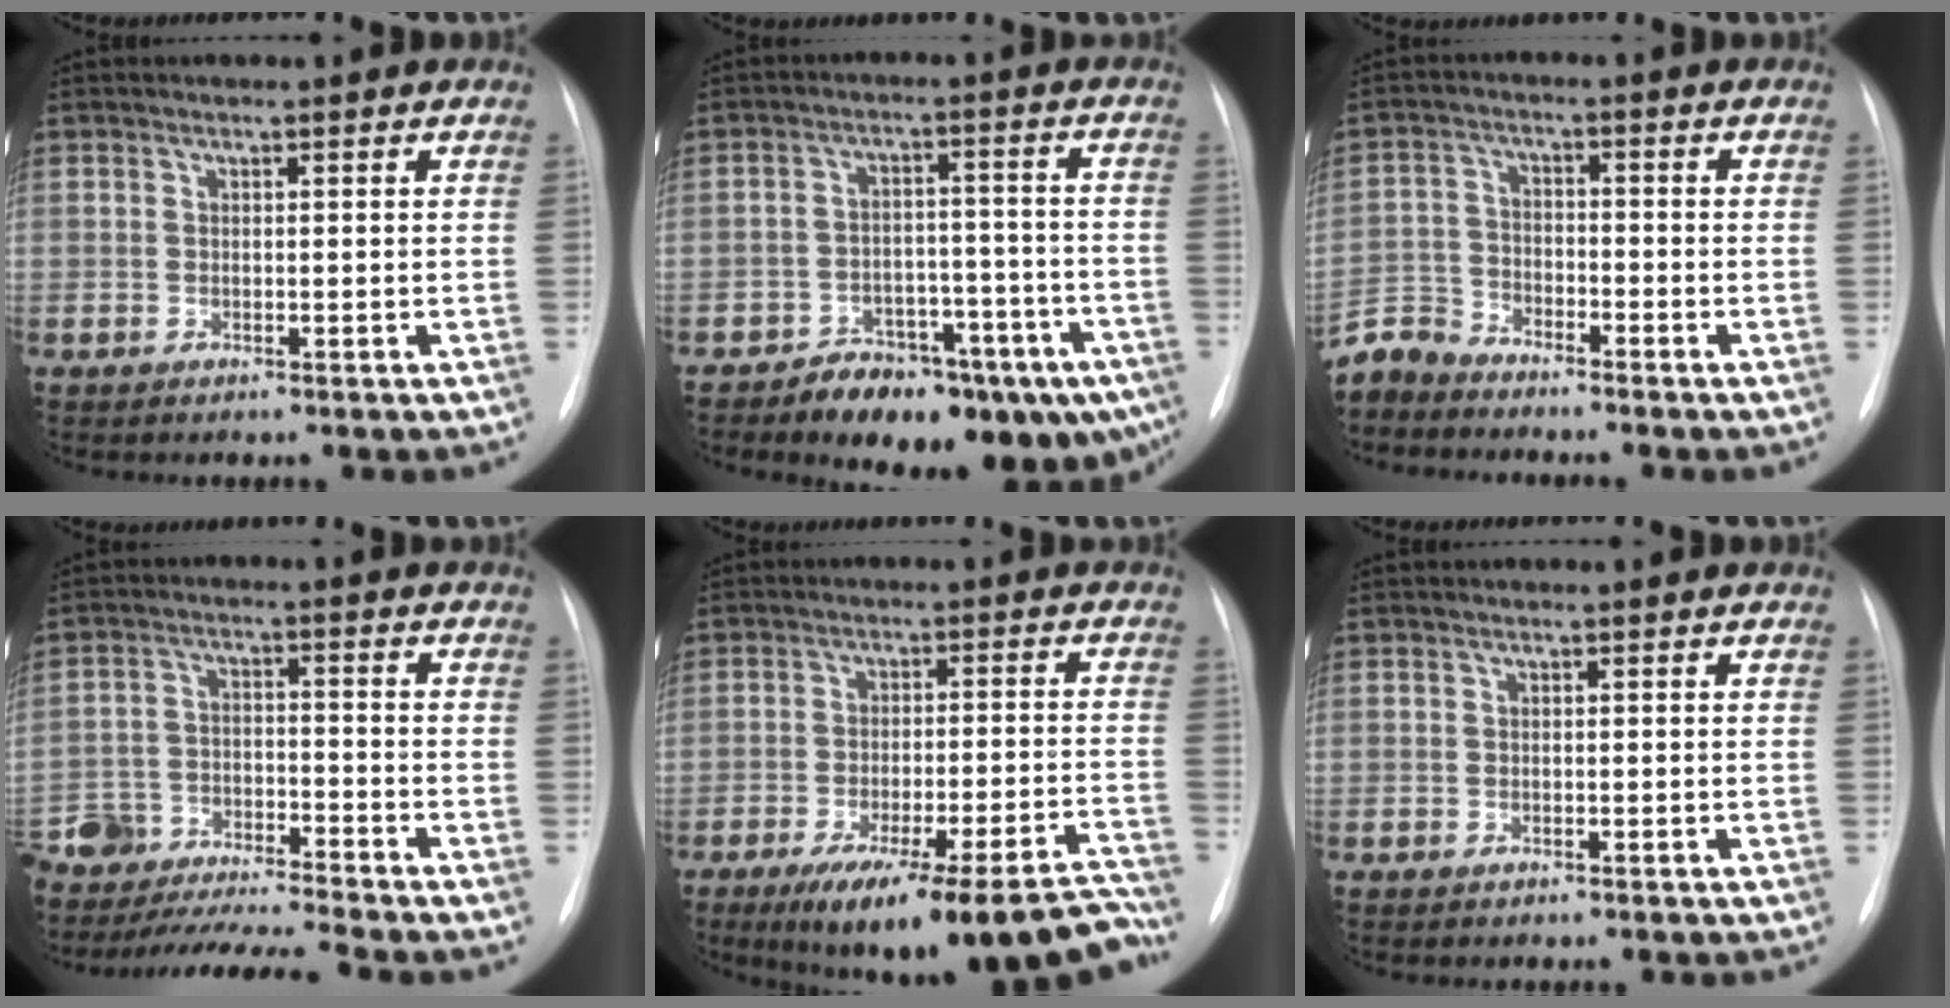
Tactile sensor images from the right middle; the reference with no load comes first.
{"total": 15.2, "force": [-10.3, 6.6, 9.0], "torque": [-0.077, 0.041, -0.139]}
{"total": 5.4, "force": [-5.2, 1.1, -0.4], "torque": [0.006, -0.002, -0.108]}
{"total": 17.0, "force": [-16.0, -0.1, 5.9], "torque": [-0.125, -0.009, -0.269]}
{"total": 22.3, "force": [-18.5, 3.3, 11.9], "torque": [-0.105, 0.012, -0.253]}
{"total": 0.0}